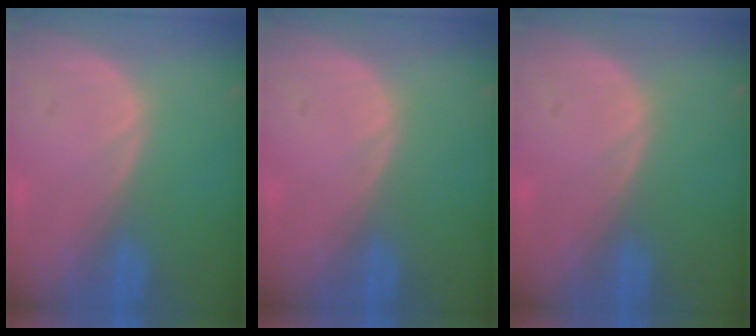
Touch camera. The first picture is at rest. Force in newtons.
{"total": 0.0}
{"total": 0.0}